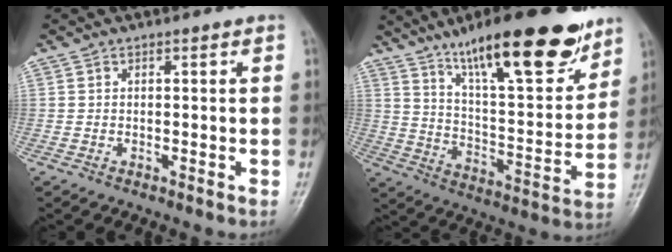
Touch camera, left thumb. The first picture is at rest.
{"total": 23.0, "force": [15.3, 6.0, 16.0], "torque": [-0.217, -0.067, 0.248]}